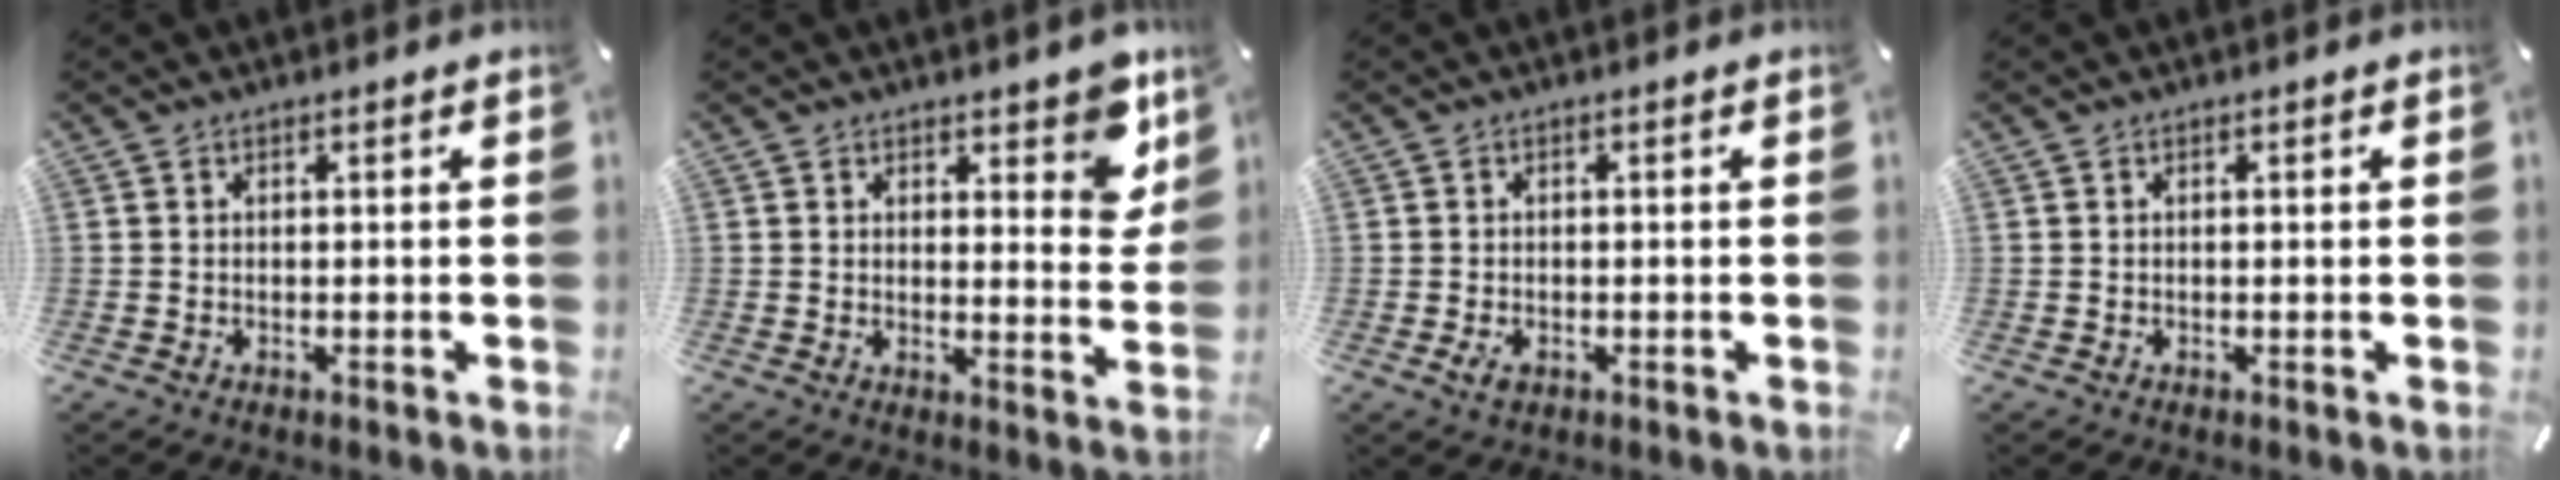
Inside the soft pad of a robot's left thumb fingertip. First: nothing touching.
{"total": 7.9, "force": [5.2, 4.1, 4.4], "torque": [-0.035, -0.036, 0.087]}
{"total": 2.2, "force": [-0.9, 1.4, 1.5], "torque": [-0.033, 0.001, -0.019]}
{"total": 0.0}